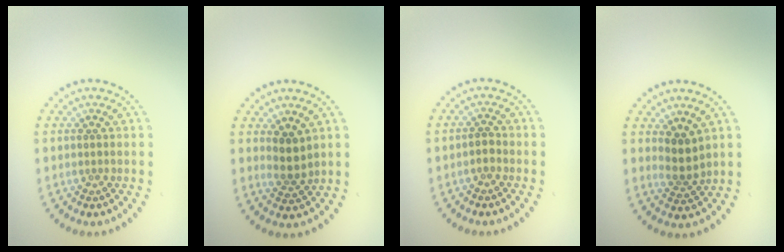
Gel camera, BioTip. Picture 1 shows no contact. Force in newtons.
{"total": 2.2, "press": 1.9, "slide": 1.3}
{"total": 0.9, "press": 0.8, "slide": 0.4}
{"total": 2.2, "press": 1.8, "slide": 1.3}